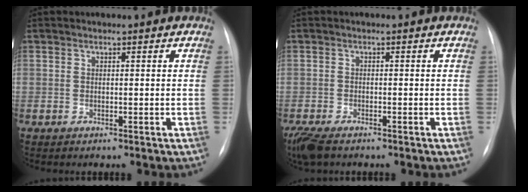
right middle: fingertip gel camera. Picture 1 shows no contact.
{"total": 5.8, "force": [-4.2, 2.3, 3.3], "torque": [-0.067, -0.014, -0.073]}